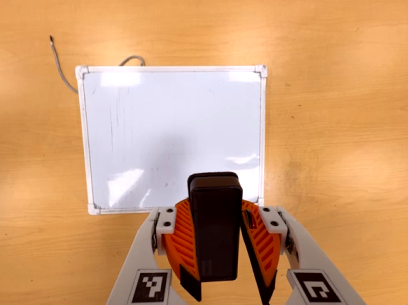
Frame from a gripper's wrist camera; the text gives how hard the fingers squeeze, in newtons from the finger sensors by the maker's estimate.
{"total": 9.0, "left": 9.1, "right": 9.0}